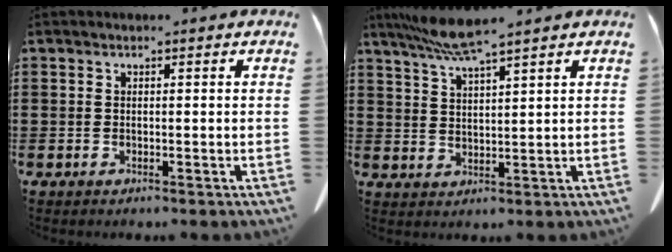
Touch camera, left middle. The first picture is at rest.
{"total": 6.2, "force": [4.8, -0.1, 3.9], "torque": [-0.088, -0.009, 0.086]}